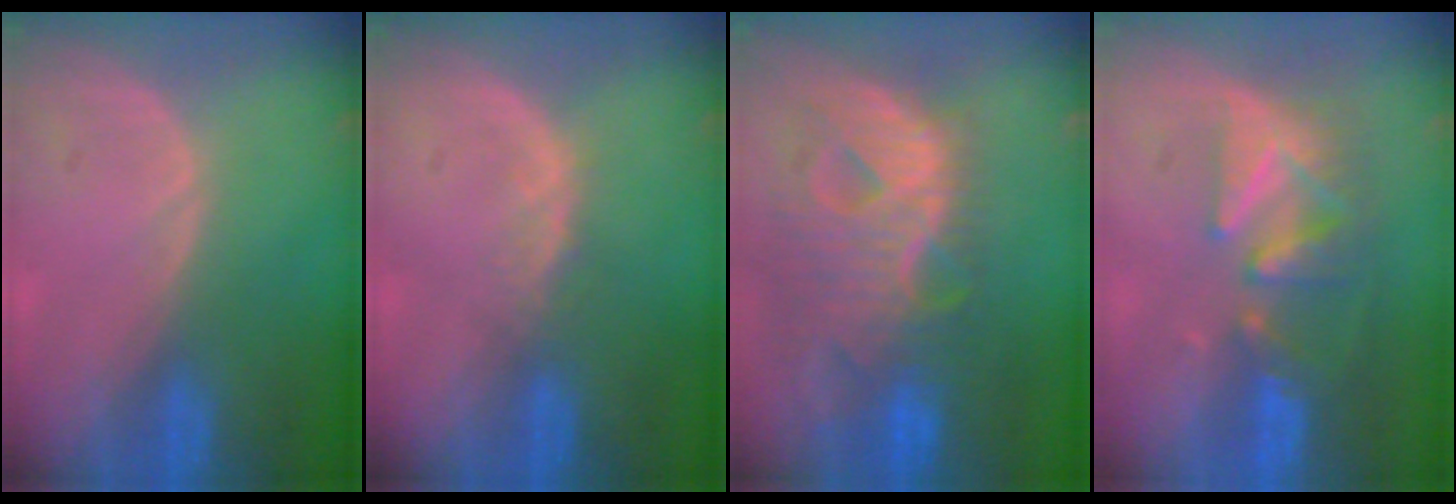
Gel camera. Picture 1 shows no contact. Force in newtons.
{"total": 1.4, "press": 1.4, "slide": 0.2}
{"total": 12.9, "press": 10.9, "slide": 6.9}
{"total": 8.5, "press": 7.9, "slide": 3.2}